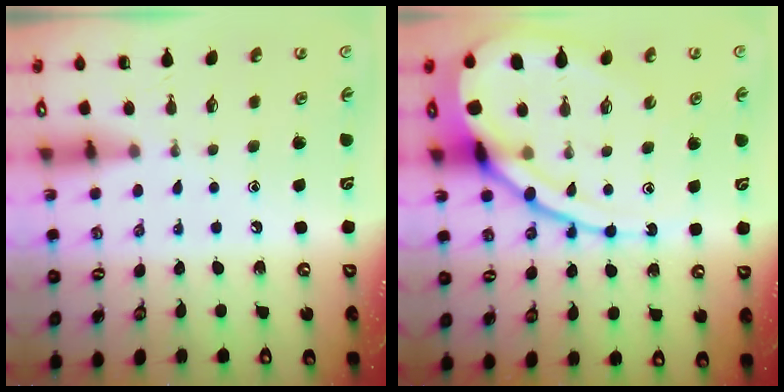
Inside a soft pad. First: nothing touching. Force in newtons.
{"total": 16.9, "press": 16.8, "slide": 1.5}